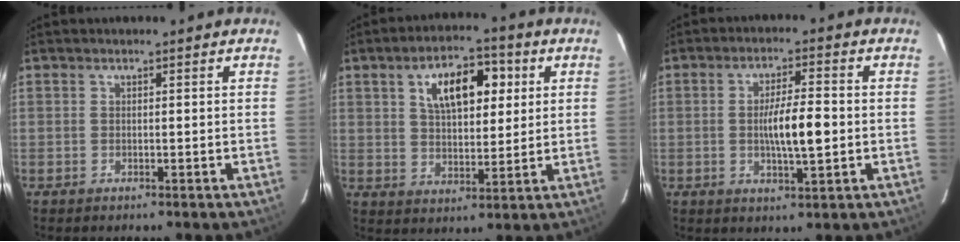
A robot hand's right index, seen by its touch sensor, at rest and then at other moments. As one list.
[{"total": 10.4, "force": [3.6, 4.7, 8.5], "torque": [-0.140, 0.022, 0.061]}, {"total": 7.2, "force": [-0.6, 1.2, 7.1], "torque": [-0.129, 0.001, -0.010]}]